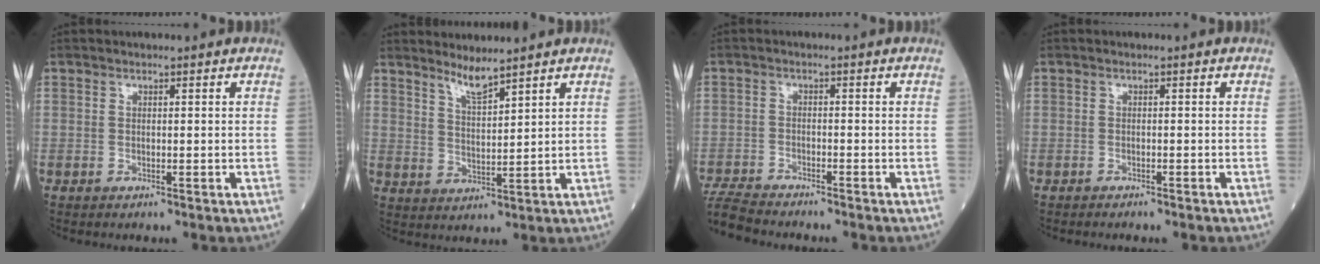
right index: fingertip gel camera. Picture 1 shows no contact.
{"total": 3.9, "force": [3.5, -0.2, 1.8], "torque": [-0.037, -0.014, 0.071]}
{"total": 7.7, "force": [-7.4, 0.7, 2.1], "torque": [-0.047, -0.013, -0.133]}
{"total": 2.4, "force": [-2.0, 0.6, 1.1], "torque": [-0.023, -0.006, -0.020]}